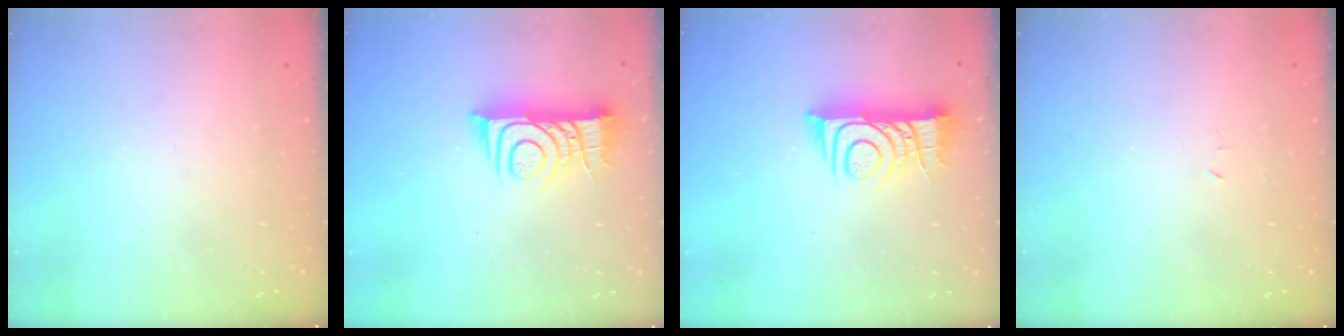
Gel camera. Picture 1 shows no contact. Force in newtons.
{"total": 11.7, "press": 11.6, "slide": 0.9}
{"total": 11.7, "press": 11.6, "slide": 0.9}
{"total": 2.9, "press": 2.9, "slide": 0.4}